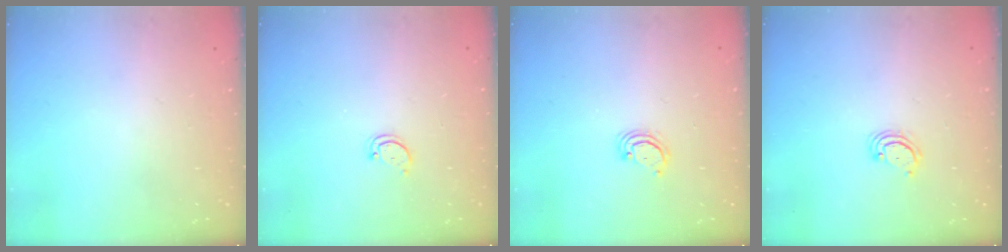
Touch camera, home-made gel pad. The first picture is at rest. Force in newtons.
{"total": 2.8, "press": 2.7, "slide": 0.3}
{"total": 2.9, "press": 2.9, "slide": 0.2}
{"total": 2.9, "press": 2.8, "slide": 0.4}